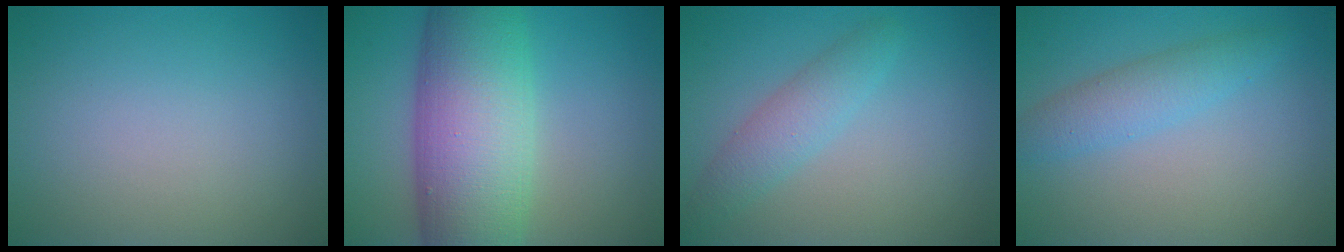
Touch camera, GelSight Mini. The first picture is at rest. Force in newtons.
{"total": 12.4, "press": 12.4, "slide": 0.4}
{"total": 2.7, "press": 2.7, "slide": 0.1}
{"total": 2.9, "press": 2.9, "slide": 0.1}